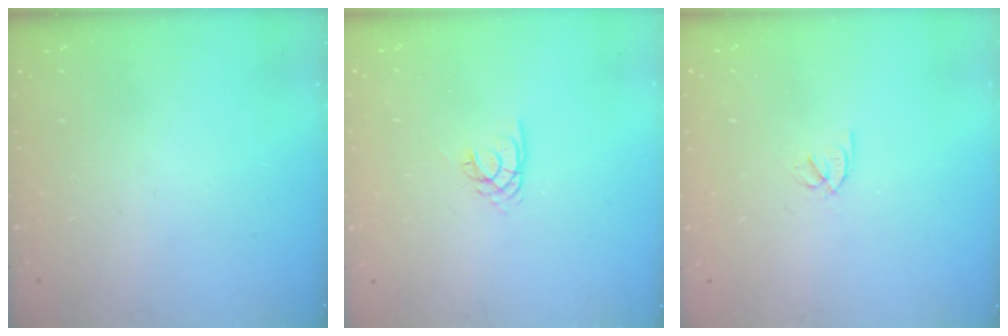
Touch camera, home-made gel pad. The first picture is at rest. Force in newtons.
{"total": 2.2, "press": 2.2, "slide": 0.3}
{"total": 2.1, "press": 2.1, "slide": 0.4}